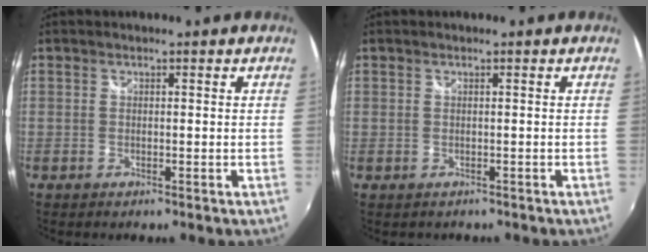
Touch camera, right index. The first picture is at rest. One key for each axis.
{"total": 0.8, "fx": -0.2, "fy": 0.8, "fz": 0.0, "tx": 0.001, "ty": -0.002, "tz": 0.000}